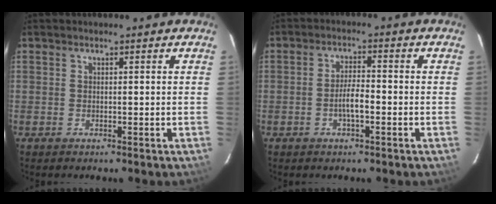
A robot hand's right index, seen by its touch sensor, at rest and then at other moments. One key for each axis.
{"total": 3.8, "fx": -1.5, "fy": 1.0, "fz": 3.4, "tx": -0.066, "ty": 0.003, "tz": -0.025}